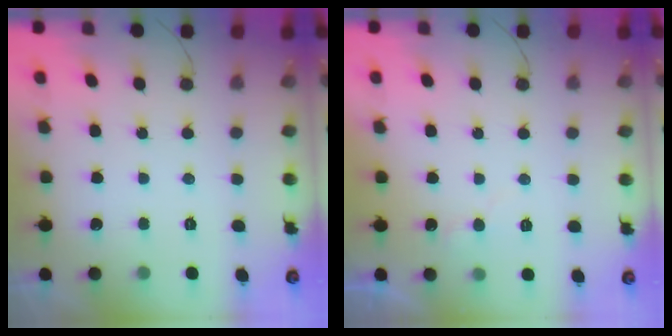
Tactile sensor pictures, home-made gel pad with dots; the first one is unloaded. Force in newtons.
{"total": 4.7, "press": 4.6, "slide": 0.5}